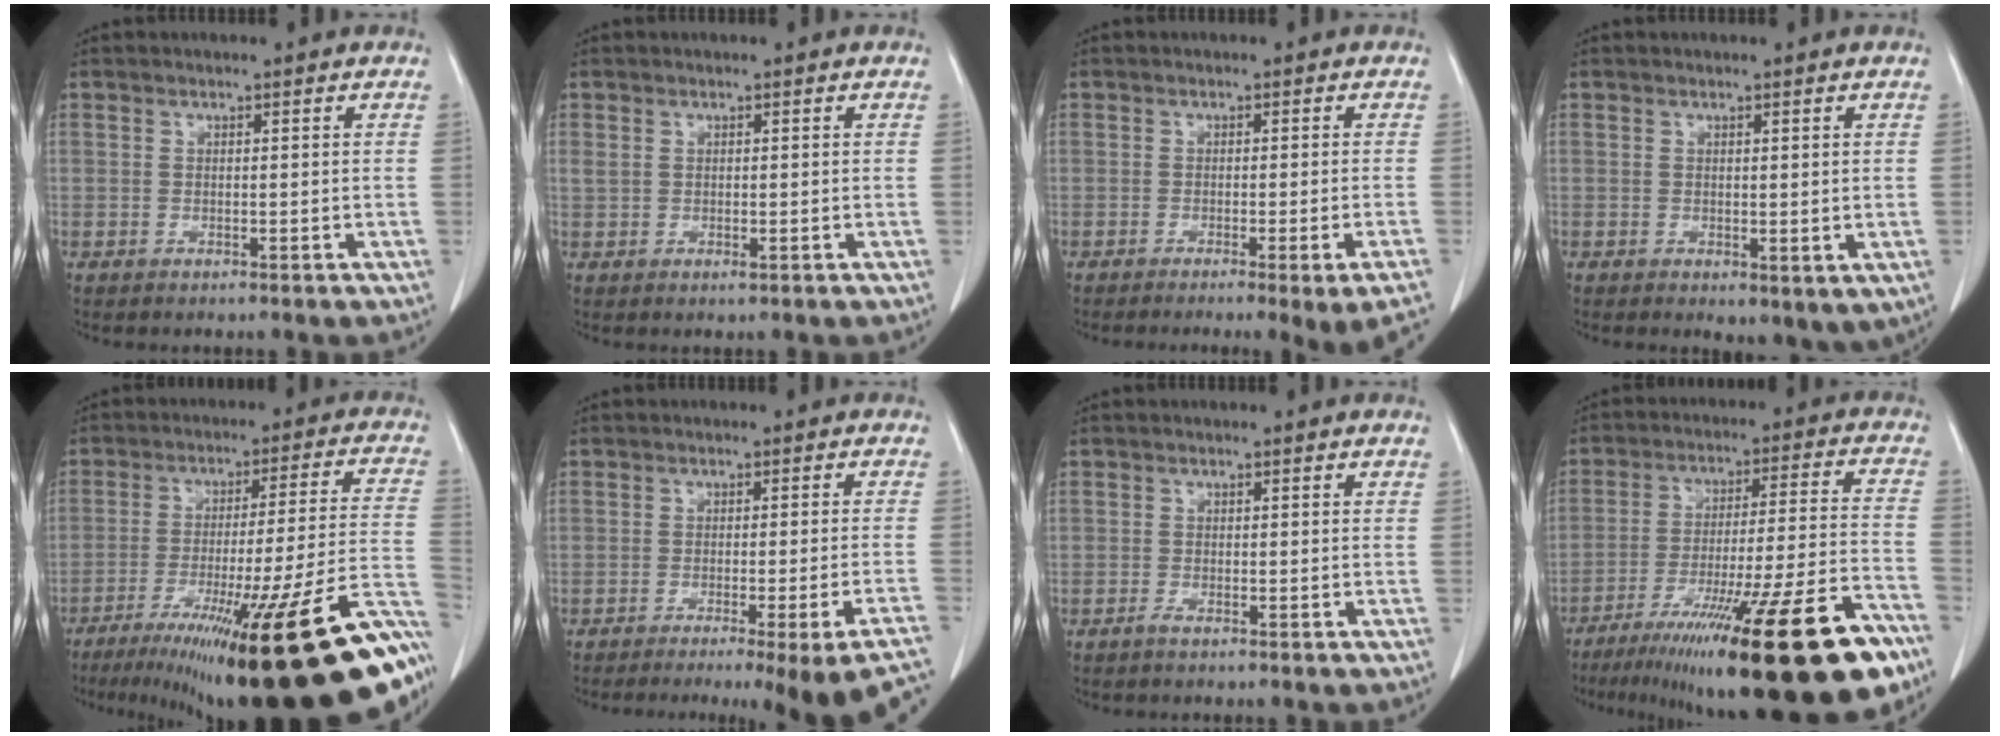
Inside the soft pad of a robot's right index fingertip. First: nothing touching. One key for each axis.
{"total": 1.4, "fx": 0.1, "fy": 0.8, "fz": 1.2, "tx": -0.029, "ty": 0.000, "tz": 0.009}
{"total": 6.2, "fx": -4.3, "fy": -1.2, "fz": 4.3, "tx": -0.040, "ty": -0.011, "tz": -0.061}
{"total": 4.4, "fx": -0.5, "fy": 2.2, "fz": 3.8, "tx": -0.043, "ty": -0.013, "tz": 0.004}
{"total": 33.6, "fx": -20.2, "fy": 2.6, "fz": 26.7, "tx": -0.271, "ty": -0.035, "tz": -0.296}
{"total": 14.7, "fx": -12.4, "fy": -1.3, "fz": 7.8, "tx": -0.045, "ty": -0.028, "tz": -0.156}
{"total": 0.8, "fx": -0.6, "fy": 0.0, "fz": 0.6, "tx": -0.011, "ty": -0.001, "tz": -0.012}
{"total": 27.0, "fx": -17.6, "fy": 1.7, "fz": 20.4, "tx": -0.249, "ty": -0.020, "tz": -0.280}